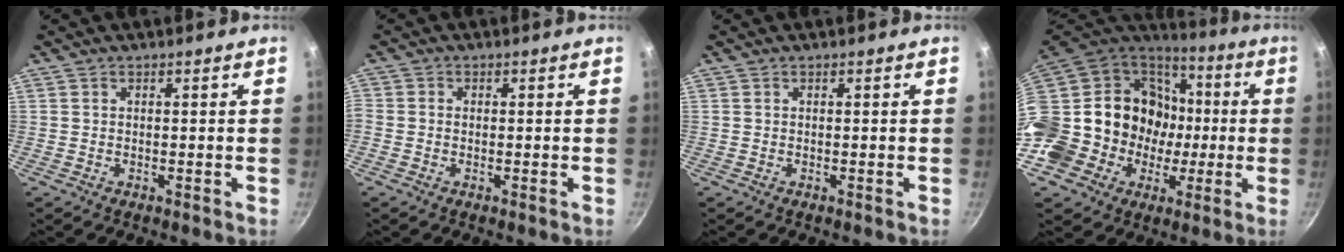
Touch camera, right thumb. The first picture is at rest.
{"total": 1.1, "force": [-0.3, 0.9, 0.5], "torque": [-0.014, 0.004, -0.011]}
{"total": 0.0}
{"total": 28.7, "force": [-2.0, 24.4, 15.1], "torque": [-0.277, 0.063, -0.005]}